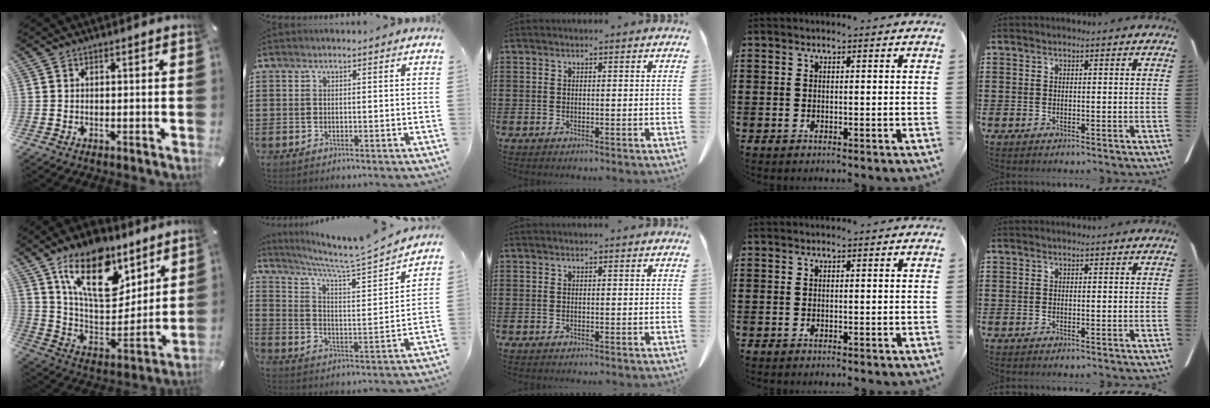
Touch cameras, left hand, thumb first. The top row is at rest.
{"thumb": {"total": 19.8, "force": [12.4, 10.4, 11.4], "torque": [-0.196, -0.062, 0.219]}, "index": {"total": 5.3, "force": [4.9, -1.2, 1.7], "torque": [-0.057, -0.053, 0.071]}}